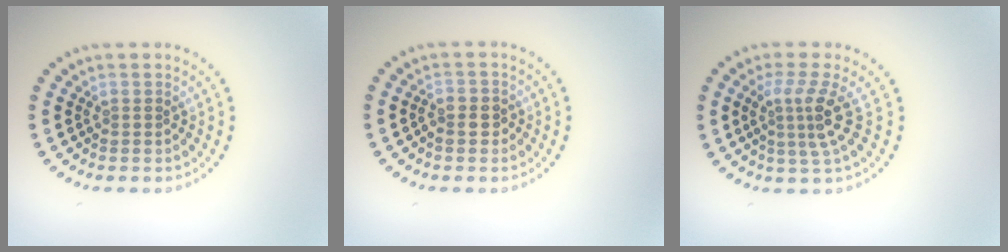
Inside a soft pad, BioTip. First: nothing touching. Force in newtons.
{"total": 1.4, "press": 1.4, "slide": 0.4}
{"total": 3.4, "press": 2.3, "slide": 2.5}